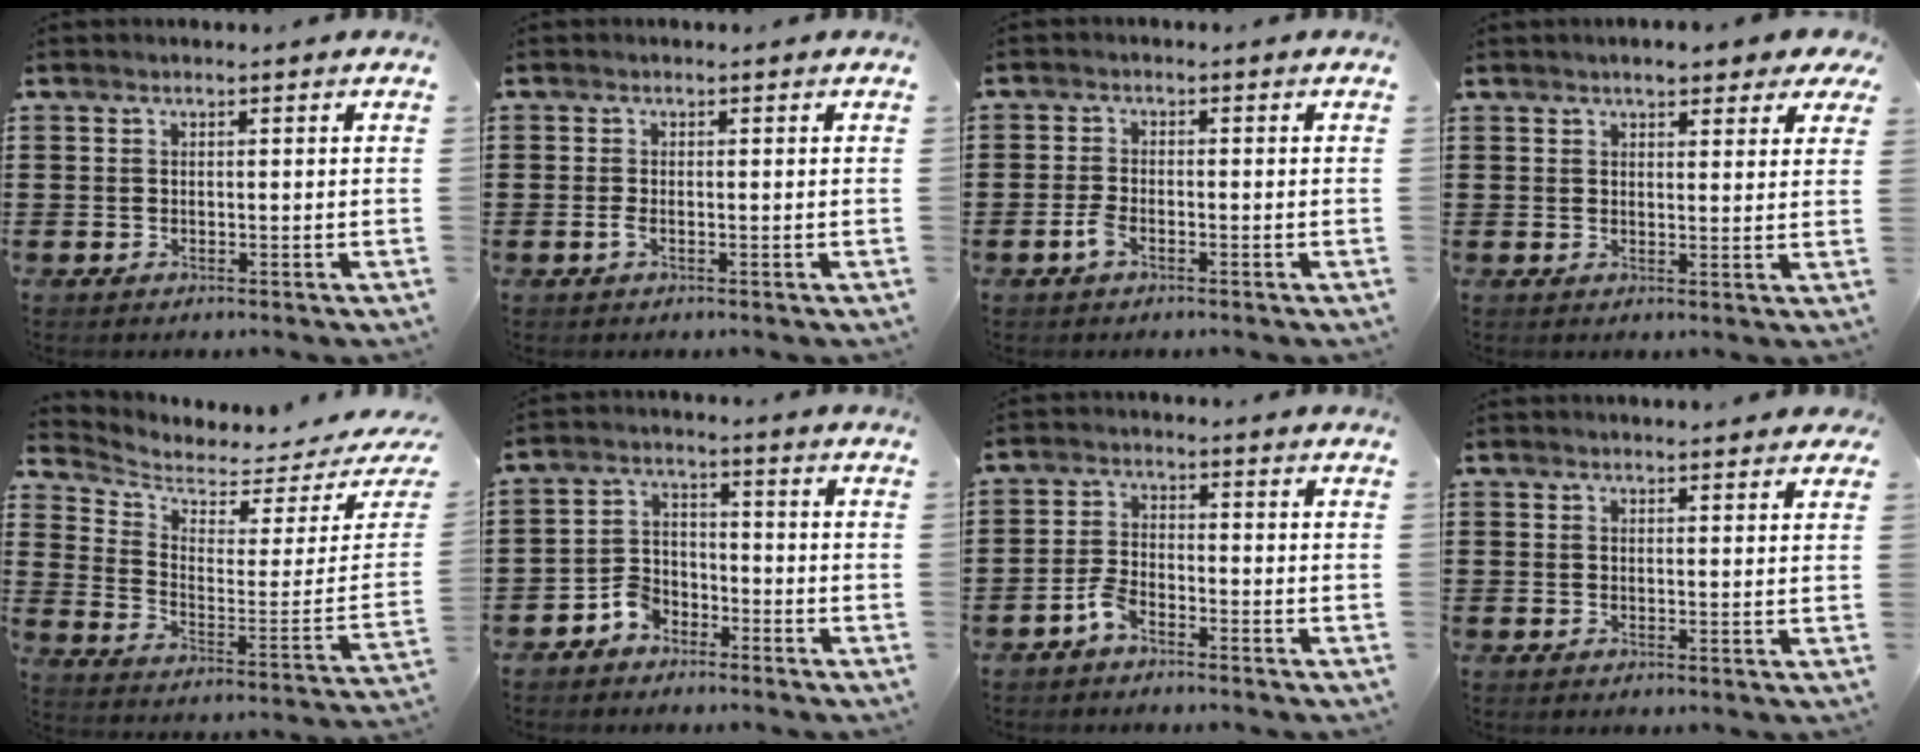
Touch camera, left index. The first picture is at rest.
{"total": 1.0, "force": [-0.3, 0.2, 1.0], "torque": [-0.027, -0.005, -0.007]}
{"total": 2.4, "force": [-1.2, 0.8, 1.9], "torque": [-0.056, -0.006, -0.029]}
{"total": 3.9, "force": [3.3, 1.0, 1.9], "torque": [-0.039, -0.001, 0.058]}
{"total": 3.4, "force": [3.2, 0.5, 0.8], "torque": [-0.042, -0.041, 0.051]}
{"total": 4.4, "force": [-3.5, 2.4, 1.2], "torque": [-0.031, 0.013, -0.070]}
{"total": 3.3, "force": [-2.5, 1.2, 1.8], "torque": [-0.049, 0.004, -0.052]}
{"total": 1.6, "force": [1.5, 0.2, 0.5], "torque": [-0.014, 0.003, 0.030]}